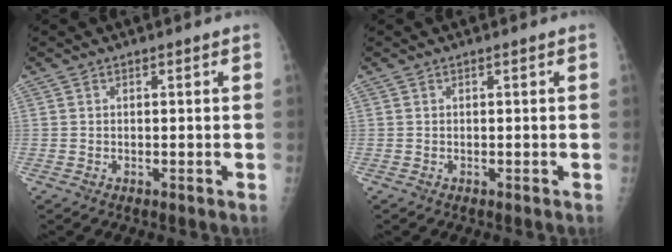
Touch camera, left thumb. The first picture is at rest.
{"total": 0.0}